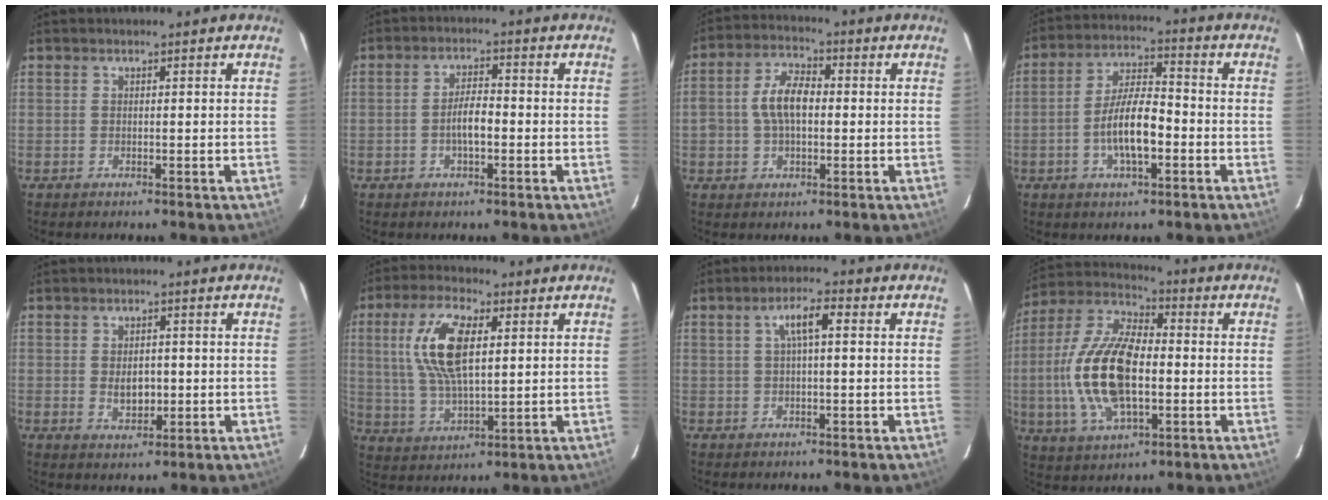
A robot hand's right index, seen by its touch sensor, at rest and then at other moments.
{"total": 4.2, "force": [-1.3, 1.4, 3.7], "torque": [-0.070, 0.004, -0.020]}
{"total": 7.6, "force": [-0.1, 4.4, 6.2], "torque": [-0.122, 0.017, 0.000]}
{"total": 9.6, "force": [-2.9, 3.1, 8.6], "torque": [-0.167, 0.004, -0.050]}
{"total": 4.3, "force": [-0.4, 2.8, 3.2], "torque": [-0.054, -0.004, 0.000]}
{"total": 13.2, "force": [3.4, 5.3, 11.6], "torque": [-0.234, 0.010, 0.070]}
{"total": 4.6, "force": [1.0, 1.1, 4.3], "torque": [-0.081, 0.012, 0.019]}
{"total": 18.5, "force": [-2.1, 8.9, 16.1], "torque": [-0.335, 0.004, -0.039]}